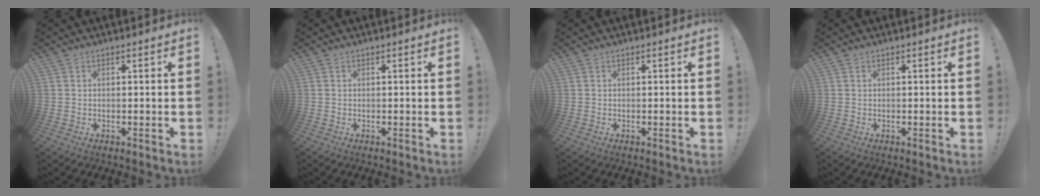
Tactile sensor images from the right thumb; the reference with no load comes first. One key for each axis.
{"total": 0.0}
{"total": 0.0}
{"total": 0.0}